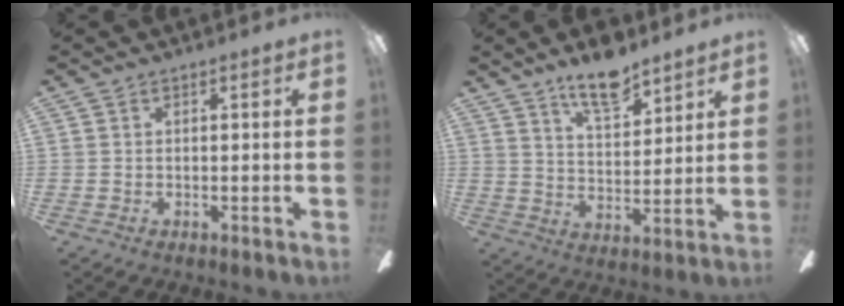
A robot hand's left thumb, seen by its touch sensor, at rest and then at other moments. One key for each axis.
{"total": 11.2, "fx": 8.8, "fy": 3.7, "fz": 5.8, "tx": -0.094, "ty": -0.046, "tz": 0.154}